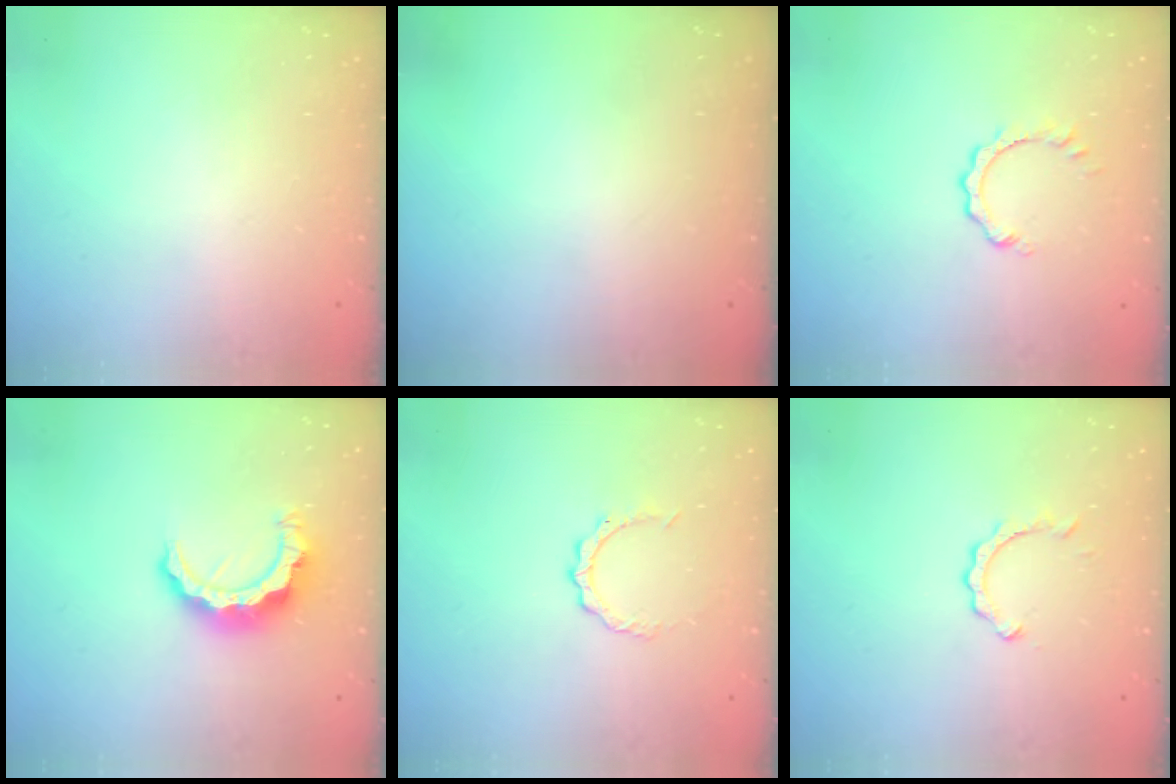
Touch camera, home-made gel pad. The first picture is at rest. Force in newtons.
{"total": 0.0}
{"total": 2.5, "press": 2.5, "slide": 0.2}
{"total": 9.5, "press": 9.4, "slide": 1.0}
{"total": 2.9, "press": 2.9, "slide": 0.2}
{"total": 2.7, "press": 2.7, "slide": 0.2}